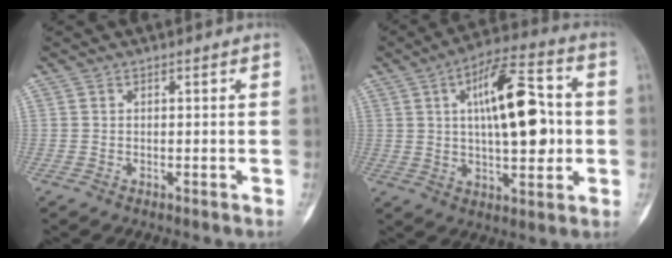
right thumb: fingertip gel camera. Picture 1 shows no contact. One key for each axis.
{"total": 17.9, "fx": 2.2, "fy": 7.6, "fz": 16.1, "tx": -0.236, "ty": 0.015, "tz": 0.032}